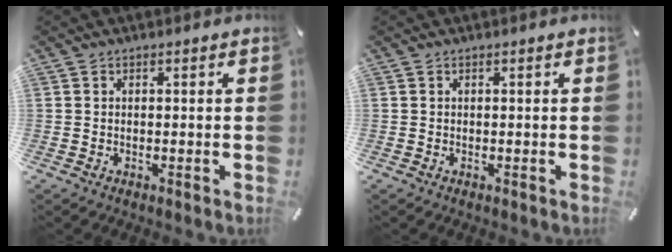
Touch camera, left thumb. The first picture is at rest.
{"total": 0.0}